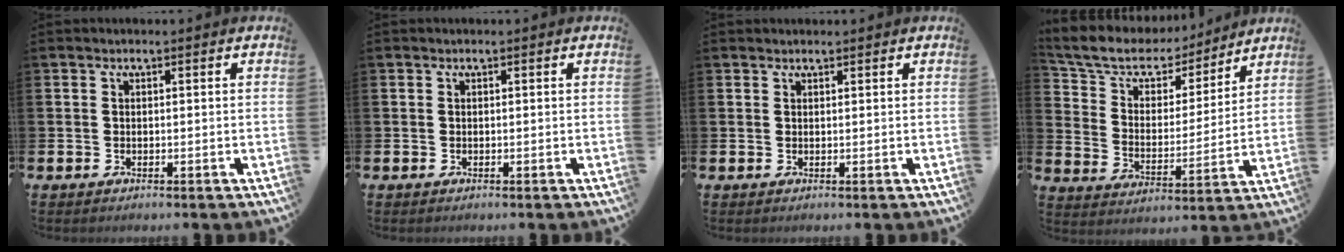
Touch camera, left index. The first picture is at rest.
{"total": 0.0}
{"total": 0.8, "force": [0.8, 0.2, 0.0], "torque": [0.007, -0.001, 0.013]}
{"total": 8.2, "force": [7.1, 3.6, 1.7], "torque": [-0.083, -0.044, 0.128]}